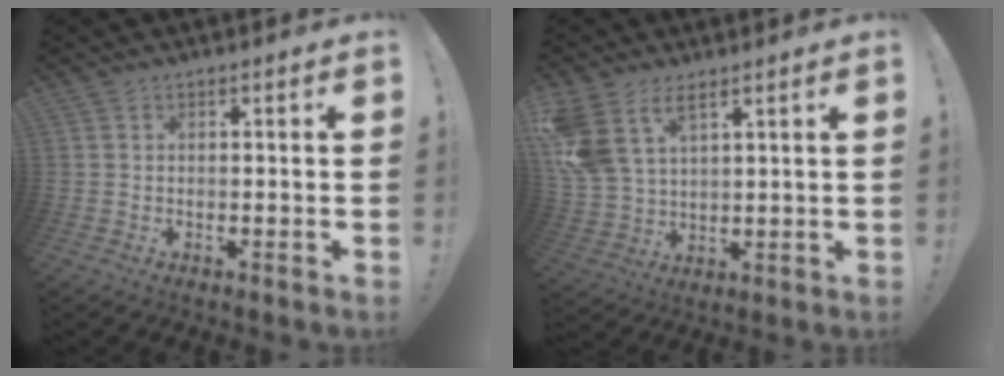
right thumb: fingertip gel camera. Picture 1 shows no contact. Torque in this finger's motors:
{"motor_torque": [2.02, 2.52, 1.37, 0.70, 0.18]}